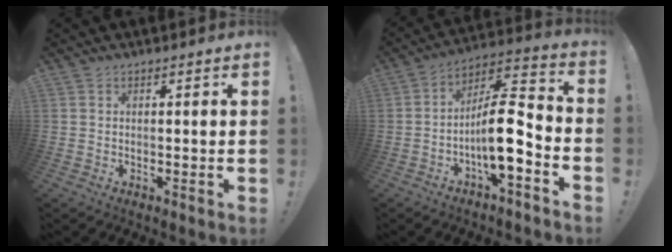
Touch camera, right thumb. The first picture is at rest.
{"total": 15.0, "force": [-4.2, 4.2, 13.8], "torque": [-0.236, 0.022, -0.065]}